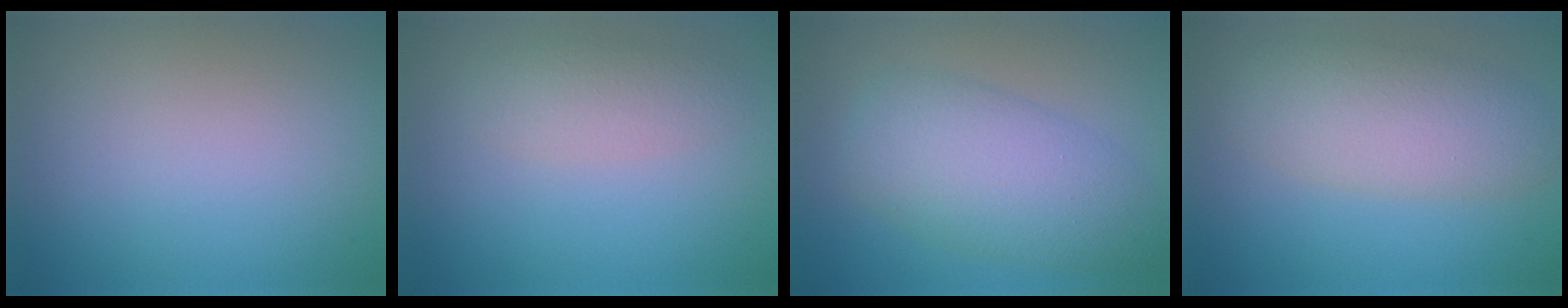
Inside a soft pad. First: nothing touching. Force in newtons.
{"total": 2.4, "press": 2.4, "slide": 0.0}
{"total": 6.8, "press": 6.8, "slide": 0.1}
{"total": 5.3, "press": 5.3, "slide": 0.4}